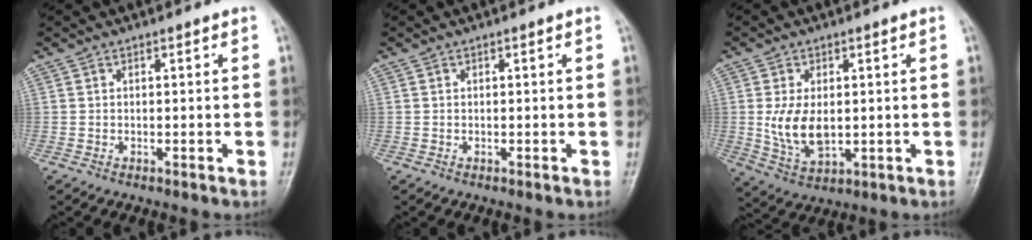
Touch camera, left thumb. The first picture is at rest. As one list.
[{"total": 0.0}, {"total": 8.2, "force": [0.2, 4.8, 6.6], "torque": [-0.118, -0.008, 0.015]}]